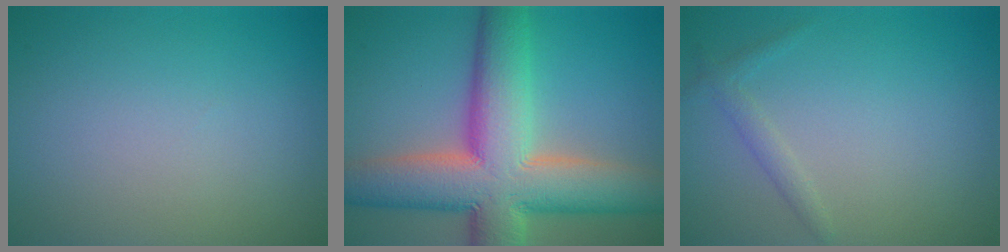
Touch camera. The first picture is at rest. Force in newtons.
{"total": 12.9, "press": 12.8, "slide": 0.7}
{"total": 1.3, "press": 1.3, "slide": 0.1}